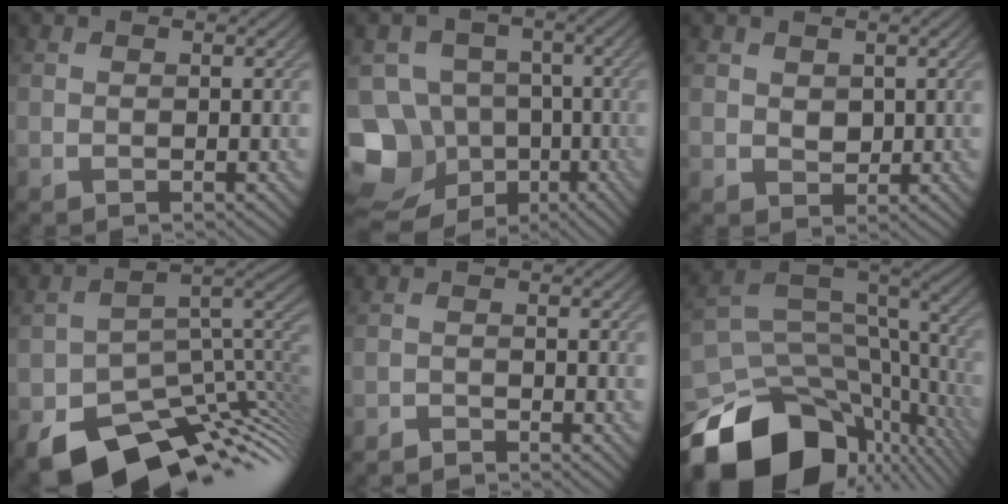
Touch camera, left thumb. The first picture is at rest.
{"total": 13.3, "force": [-6.0, 10.8, 5.0], "torque": [-0.149, -0.010, -0.102]}
{"total": 2.0, "force": [0.8, 1.7, 0.9], "torque": [-0.026, -0.004, 0.012]}
{"total": 13.7, "force": [-7.5, 8.3, 7.9], "torque": [-0.136, -0.041, -0.098]}
{"total": 2.2, "force": [-2.2, 0.1, 0.3], "torque": [-0.005, -0.002, -0.044]}
{"total": 17.6, "force": [-9.8, 10.2, 10.5], "torque": [-0.236, -0.044, -0.142]}